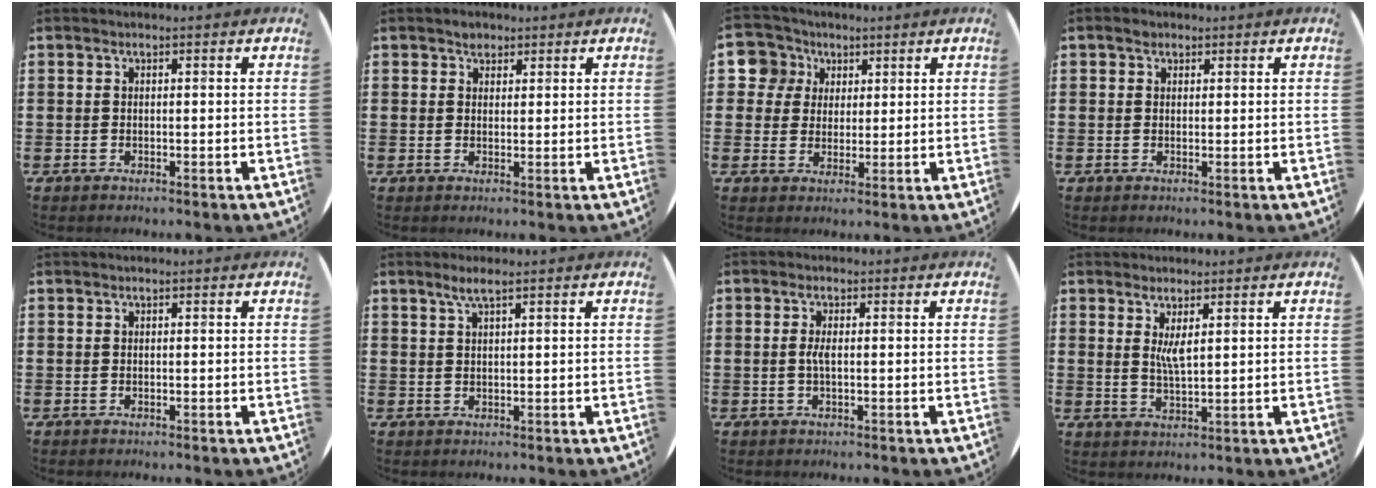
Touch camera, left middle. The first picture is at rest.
{"total": 1.7, "force": [1.4, 1.0, 0.2], "torque": [0.011, -0.002, 0.023]}
{"total": 5.2, "force": [2.6, 4.5, 0.2], "torque": [-0.015, 0.012, 0.045]}
{"total": 1.0, "force": [0.7, 0.7, 0.2], "torque": [0.003, 0.001, 0.011]}
{"total": 0.0}
{"total": 2.1, "force": [1.5, 0.0, 1.6], "torque": [-0.032, 0.003, 0.025]}
{"total": 1.4, "force": [0.1, 0.4, 1.4], "torque": [-0.028, 0.003, 0.000]}
{"total": 2.7, "force": [1.5, 0.3, 2.2], "torque": [-0.047, 0.001, 0.026]}